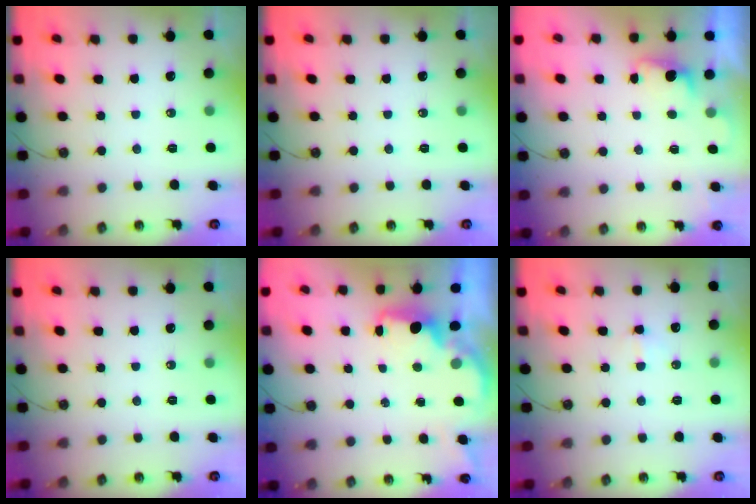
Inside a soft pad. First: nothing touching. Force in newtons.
{"total": 0.0}
{"total": 1.4, "press": 1.1, "slide": 0.8}
{"total": 0.0}
{"total": 2.0, "press": 1.9, "slide": 0.7}
{"total": 2.2, "press": 2.1, "slide": 0.8}